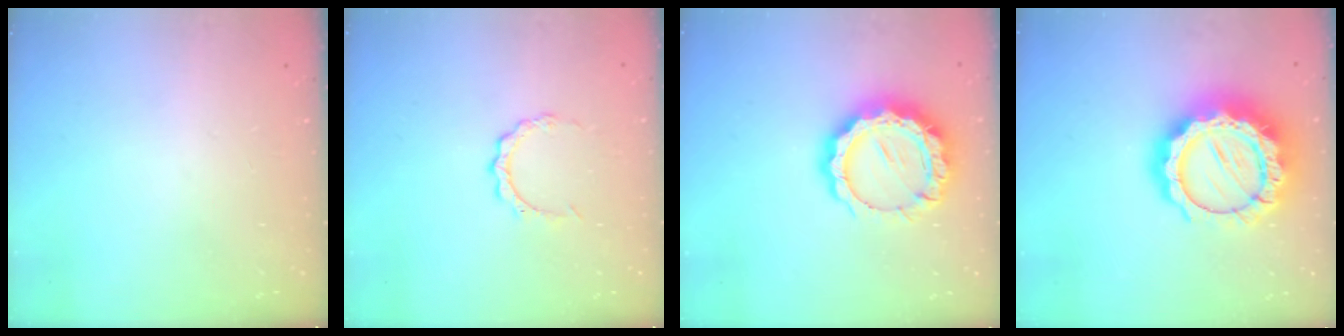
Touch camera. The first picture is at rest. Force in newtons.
{"total": 3.6, "press": 3.6, "slide": 0.4}
{"total": 17.8, "press": 17.7, "slide": 1.4}
{"total": 22.9, "press": 22.8, "slide": 2.0}